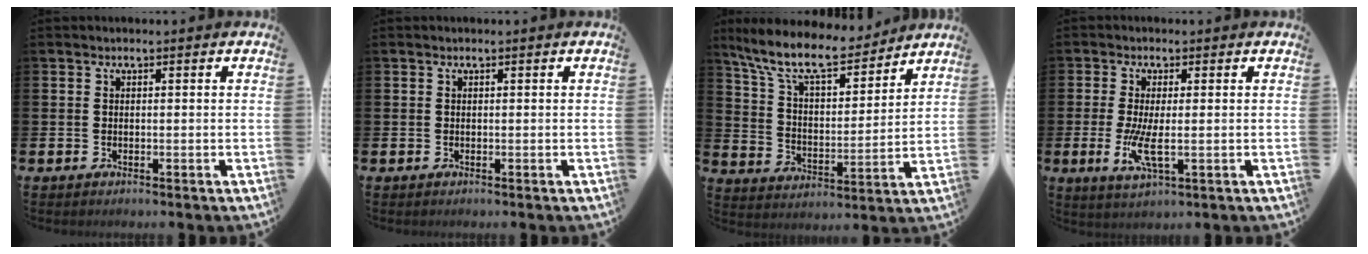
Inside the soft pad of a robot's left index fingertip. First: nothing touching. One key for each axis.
{"total": 0.0}
{"total": 10.9, "fx": 9.4, "fy": 2.9, "fz": 4.6, "tx": -0.126, "ty": -0.057, "tz": 0.166}
{"total": 4.5, "fx": -0.3, "fy": 1.2, "fz": 4.3, "tx": -0.073, "ty": -0.007, "tz": -0.008}